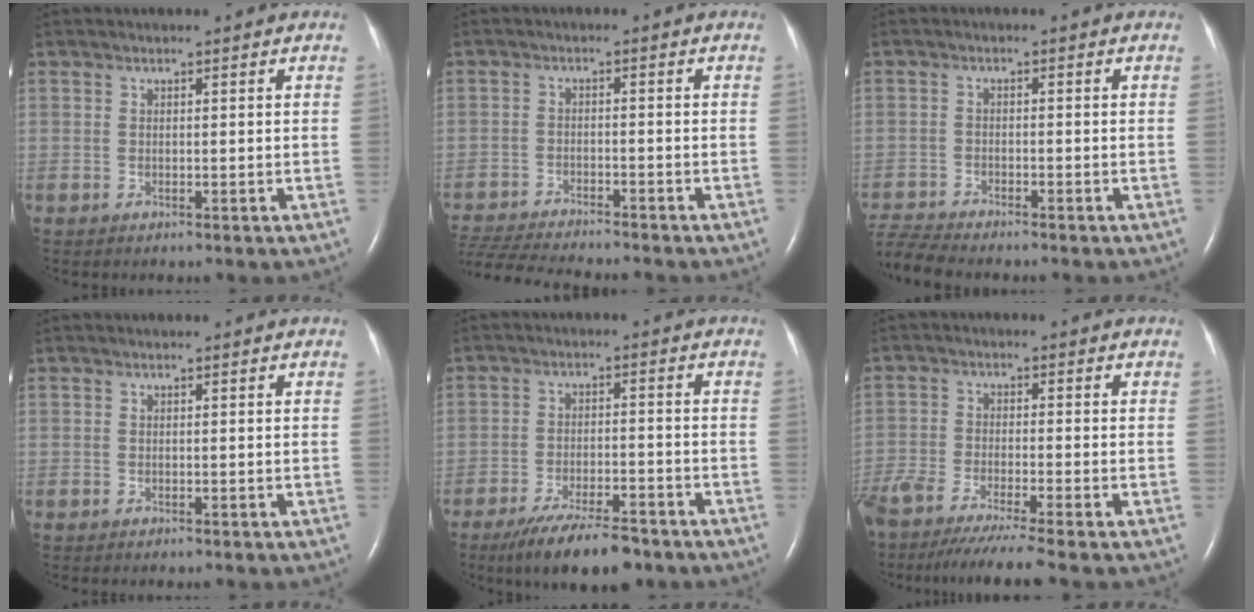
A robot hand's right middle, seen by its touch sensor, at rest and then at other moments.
{"total": 13.2, "force": [-12.2, 1.2, 5.0], "torque": [-0.096, -0.016, -0.190]}
{"total": 5.2, "force": [-5.2, -0.3, 0.8], "torque": [-0.022, -0.015, -0.097]}
{"total": 1.1, "force": [-0.9, 0.2, 0.5], "torque": [-0.009, -0.003, -0.010]}
{"total": 10.5, "force": [-8.1, 2.3, 6.2], "torque": [-0.105, -0.020, -0.135]}
{"total": 11.9, "force": [-10.2, -1.0, 6.1], "torque": [-0.084, -0.039, -0.165]}